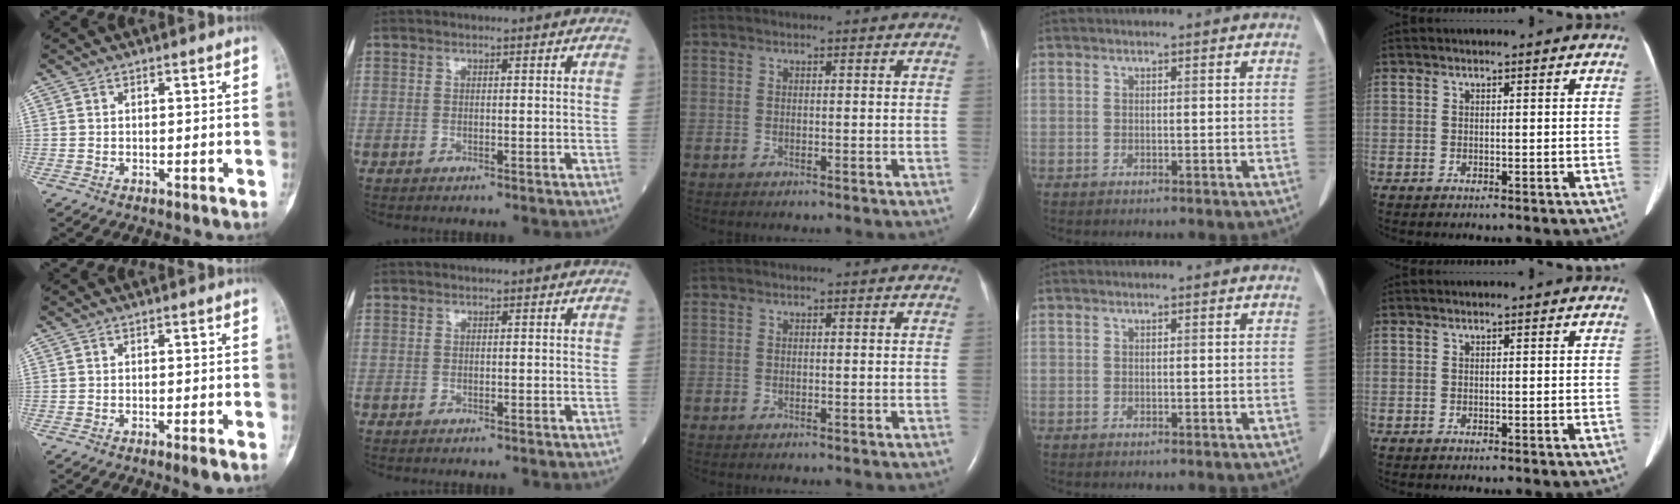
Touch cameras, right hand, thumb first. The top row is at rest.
{"thumb": {"total": 2.1, "force": [-1.0, 0.2, 1.8], "torque": [-0.029, -0.004, -0.016]}}